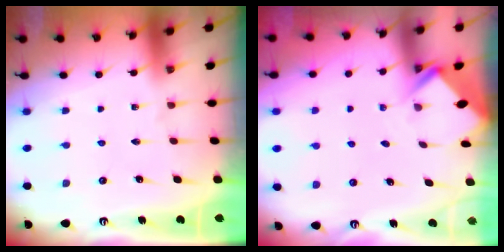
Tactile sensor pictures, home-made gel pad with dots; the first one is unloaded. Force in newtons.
{"total": 2.8, "press": 2.8, "slide": 0.2}